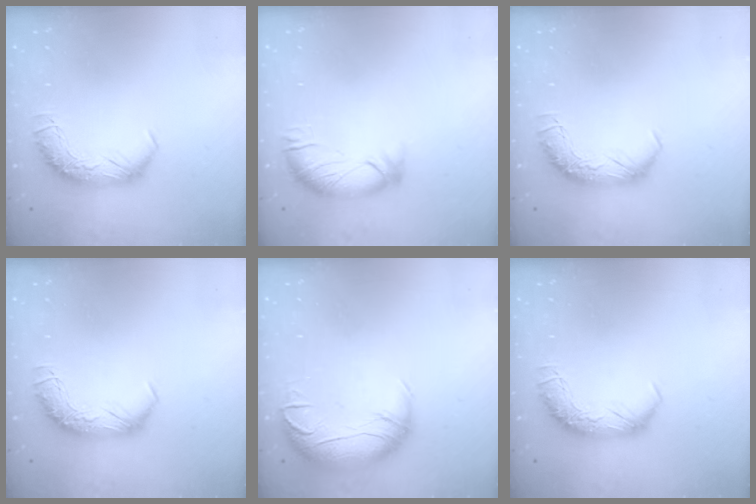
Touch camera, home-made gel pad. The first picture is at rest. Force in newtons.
{"total": 3.1, "press": 3.0, "slide": 0.9}
{"total": 0.0}
{"total": 0.0}
{"total": 3.0, "press": 1.9, "slide": 2.3}
{"total": 0.0}